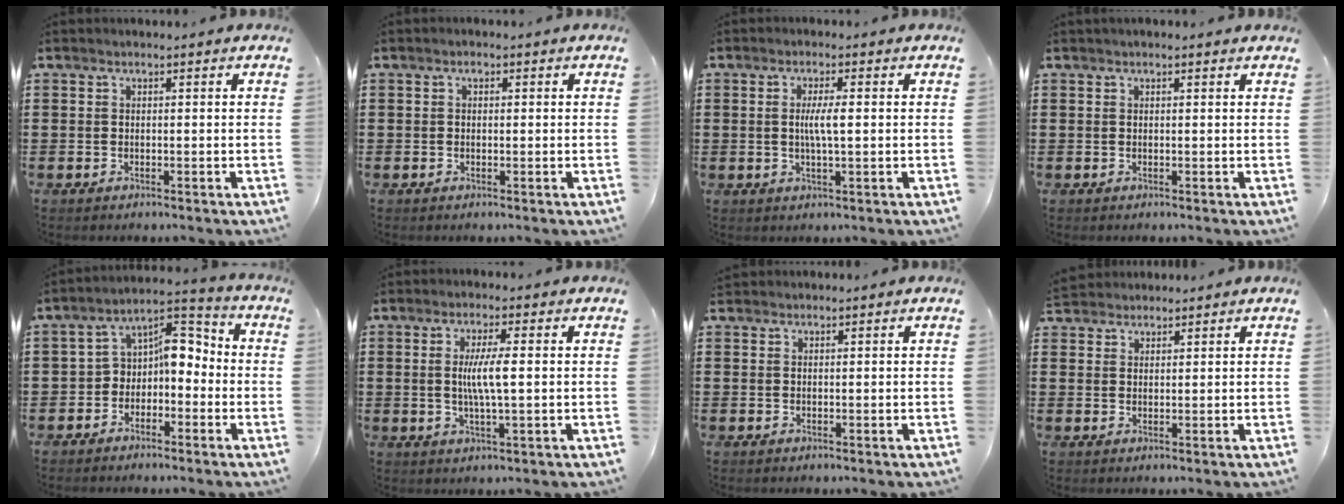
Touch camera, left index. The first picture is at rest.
{"total": 0.9, "force": [0.1, 0.6, 0.7], "torque": [-0.015, 0.006, 0.001]}
{"total": 3.7, "force": [0.2, 0.6, 3.7], "torque": [-0.069, -0.002, 0.001]}
{"total": 0.5, "force": [0.4, 0.2, 0.3], "torque": [-0.007, 0.003, 0.007]}
{"total": 5.5, "force": [-0.6, 4.2, 3.6], "torque": [-0.070, -0.002, -0.022]}
{"total": 5.2, "force": [0.4, 0.5, 5.2], "torque": [-0.096, -0.002, 0.004]}
{"total": 0.6, "force": [0.5, 0.3, 0.1], "torque": [-0.003, 0.001, 0.011]}
{"total": 2.2, "force": [2.0, 0.7, -0.2], "torque": [-0.003, 0.002, 0.041]}